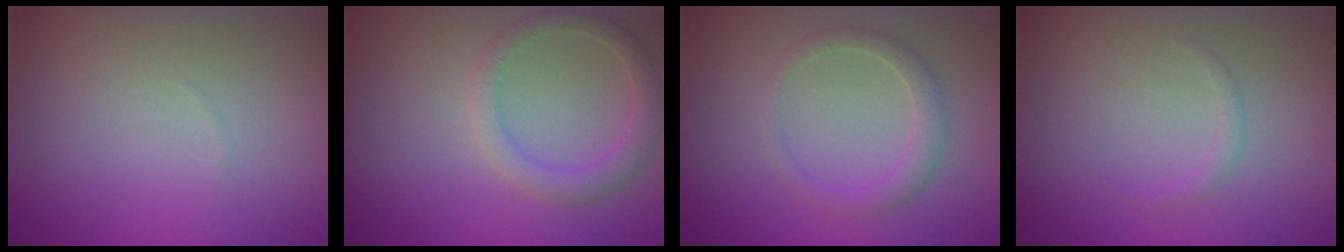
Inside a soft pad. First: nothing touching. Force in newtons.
{"total": 2.5, "press": 2.5, "slide": 0.2}
{"total": 2.0, "press": 2.0, "slide": 0.1}
{"total": 0.6, "press": 0.6, "slide": 0.1}